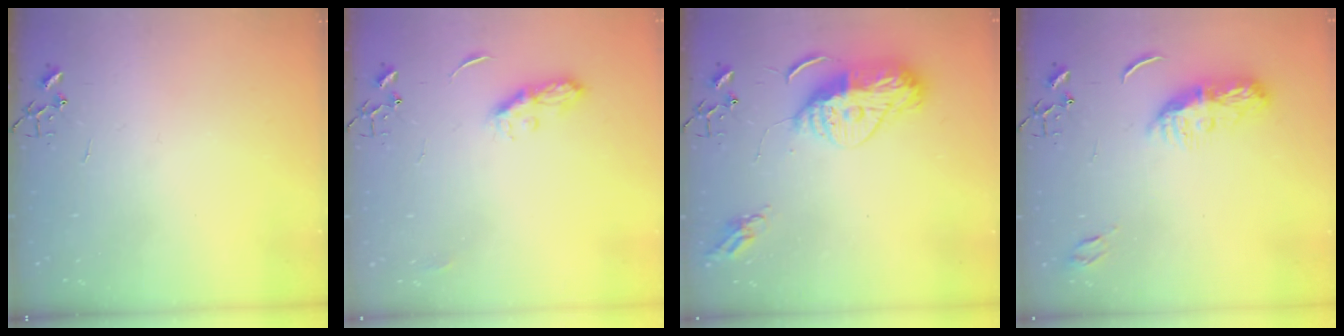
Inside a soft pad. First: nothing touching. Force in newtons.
{"total": 7.2, "press": 7.2, "slide": 0.3}
{"total": 14.4, "press": 14.3, "slide": 1.2}
{"total": 9.4, "press": 9.4, "slide": 0.4}